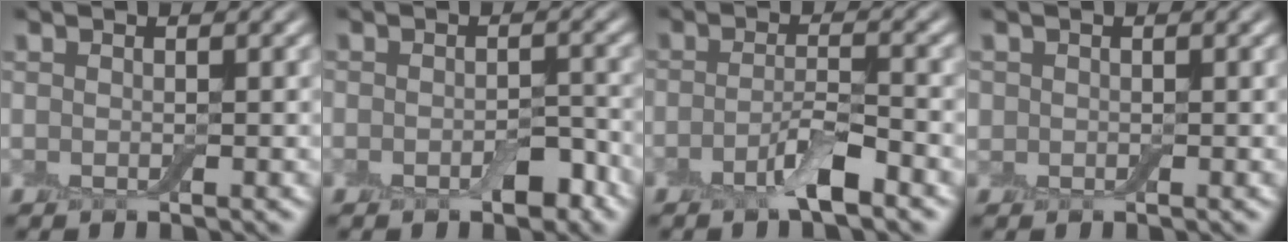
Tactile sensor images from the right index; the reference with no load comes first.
{"total": 2.4, "force": [-1.2, 1.3, 1.6], "torque": [-0.023, 0.002, -0.018]}
{"total": 3.2, "force": [-1.9, 0.7, 2.5], "torque": [-0.046, 0.006, -0.042]}
{"total": 0.8, "force": [0.1, 0.8, 0.1], "torque": [0.003, 0.000, -0.003]}